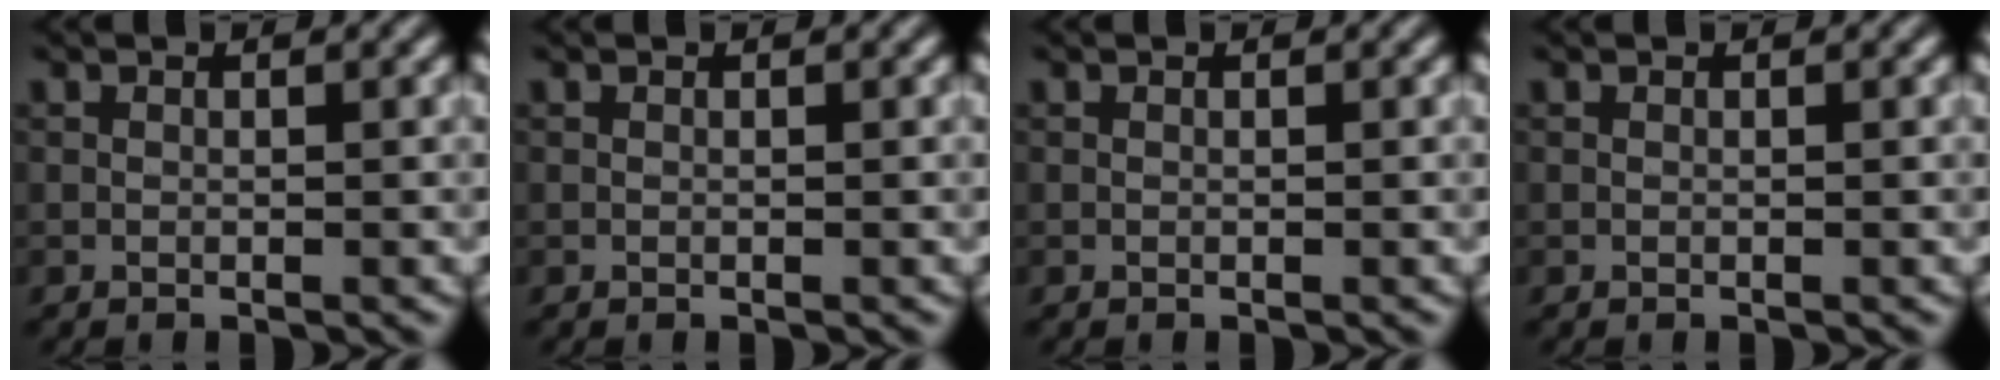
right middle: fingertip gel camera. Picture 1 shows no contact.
{"total": 0.0}
{"total": 0.0}
{"total": 0.0}